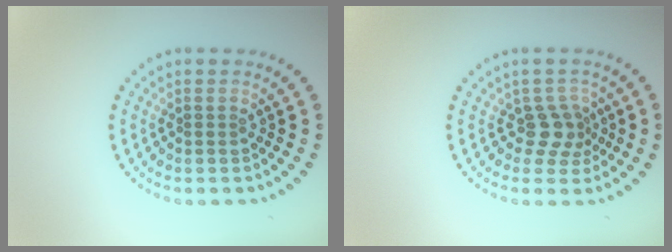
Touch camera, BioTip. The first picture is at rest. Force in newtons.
{"total": 2.5, "press": 1.9, "slide": 1.6}